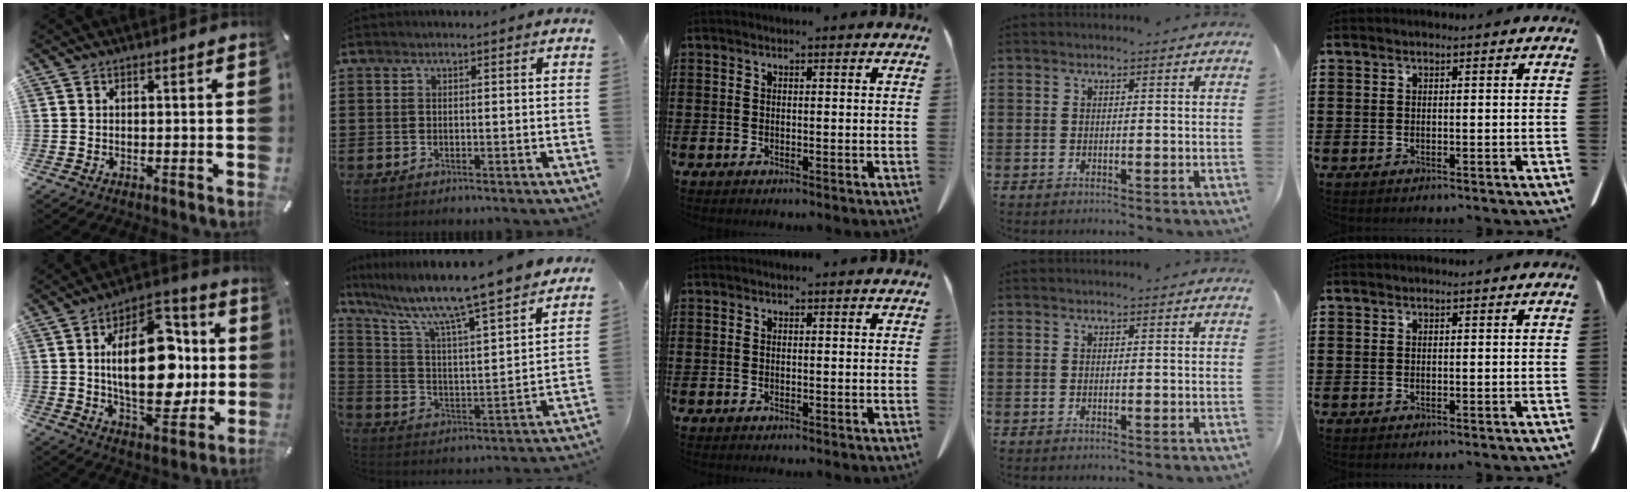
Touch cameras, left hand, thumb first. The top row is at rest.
{"thumb": {"total": 23.1, "force": [1.8, 13.1, 19.0], "torque": [-0.307, -0.005, 0.027]}, "index": {"total": 9.9, "force": [8.5, -0.5, 5.1], "torque": [-0.134, -0.069, 0.134]}}